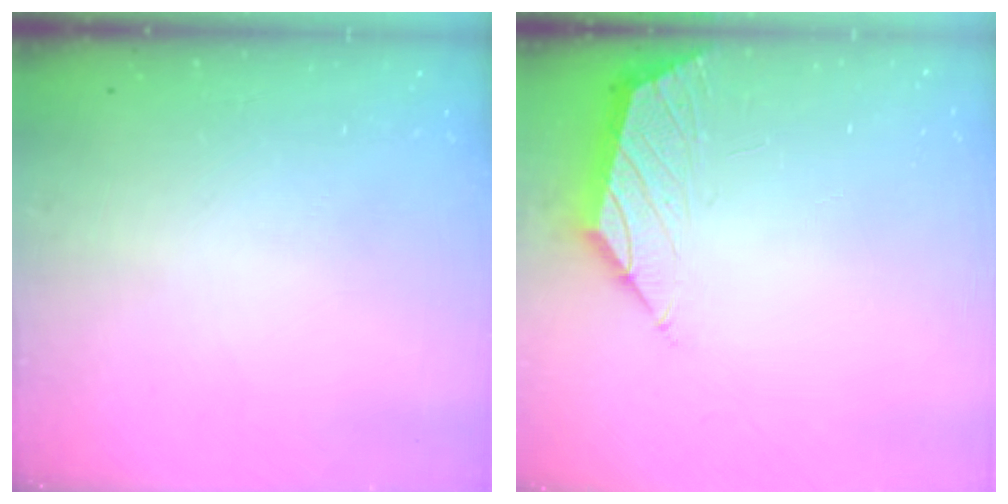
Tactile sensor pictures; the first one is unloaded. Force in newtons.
{"total": 0.8, "press": 0.7, "slide": 0.4}